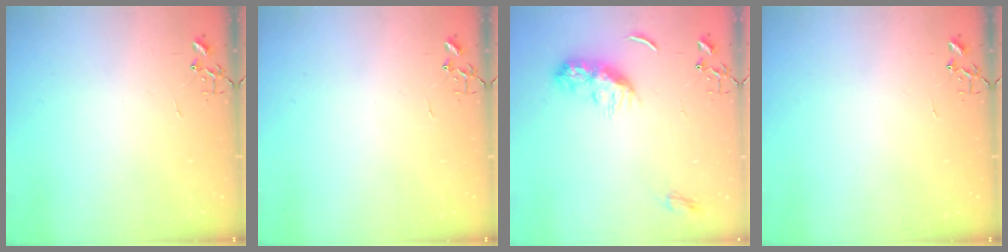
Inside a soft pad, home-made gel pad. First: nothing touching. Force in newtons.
{"total": 0.0}
{"total": 10.4, "press": 10.4, "slide": 0.2}
{"total": 0.0}